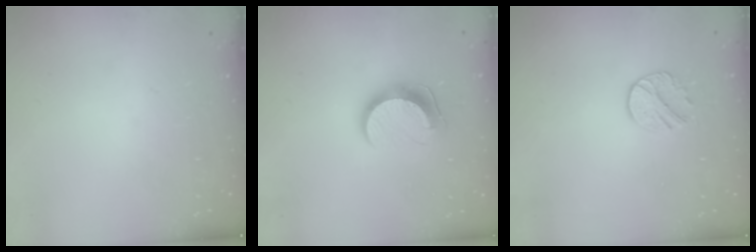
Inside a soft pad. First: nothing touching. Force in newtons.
{"total": 11.2, "press": 11.2, "slide": 1.0}
{"total": 7.0, "press": 7.0, "slide": 0.7}